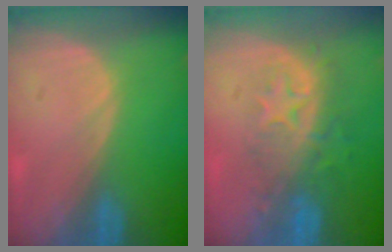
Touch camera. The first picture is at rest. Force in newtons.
{"total": 8.2, "press": 7.5, "slide": 3.3}